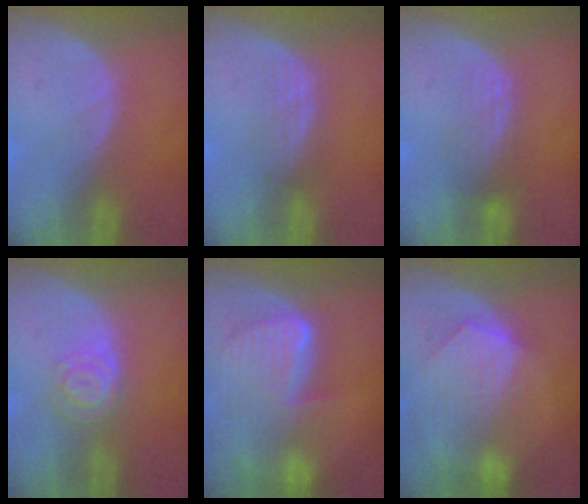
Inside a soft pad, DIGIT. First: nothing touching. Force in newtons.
{"total": 3.0, "press": 2.6, "slide": 1.5}
{"total": 3.5, "press": 3.1, "slide": 1.6}
{"total": 4.5, "press": 3.9, "slide": 2.2}
{"total": 9.7, "press": 8.3, "slide": 5.1}
{"total": 9.4, "press": 8.3, "slide": 4.4}